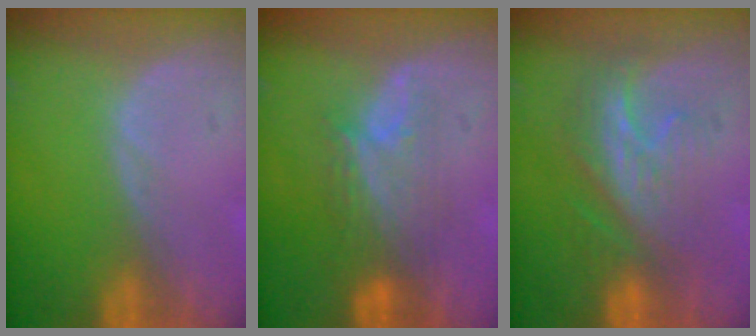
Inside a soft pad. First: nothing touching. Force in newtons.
{"total": 5.4, "press": 5.3, "slide": 1.5}
{"total": 8.8, "press": 7.5, "slide": 4.6}